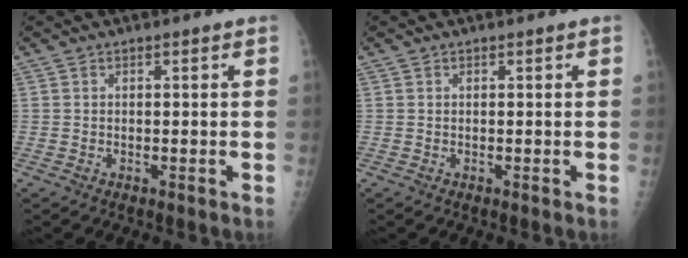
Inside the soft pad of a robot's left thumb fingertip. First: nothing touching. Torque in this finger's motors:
{"motor_torque": [0.22, -0.05, 0.02, 0.04, 0.03]}